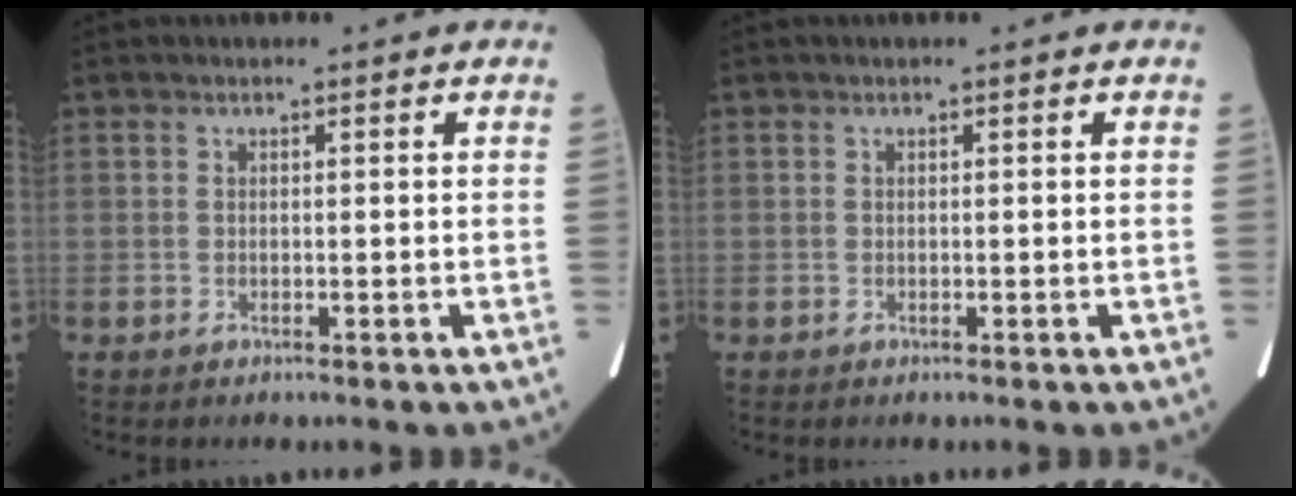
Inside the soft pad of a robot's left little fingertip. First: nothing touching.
{"total": 0.0}